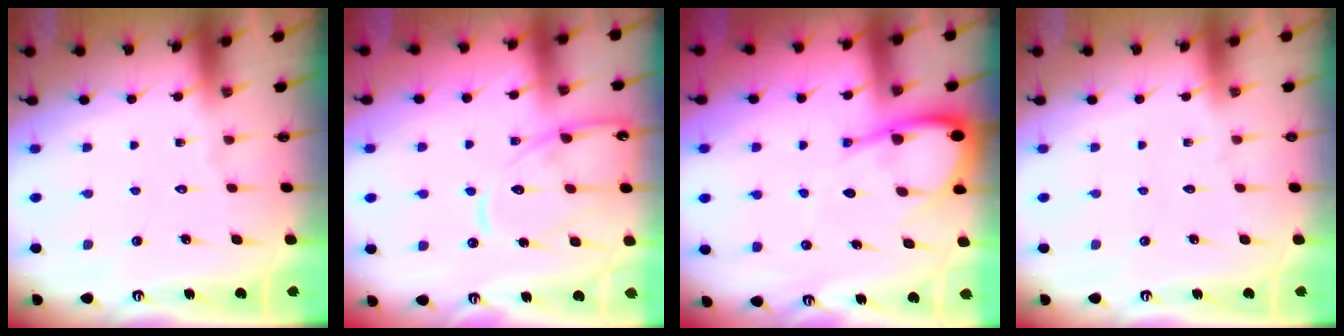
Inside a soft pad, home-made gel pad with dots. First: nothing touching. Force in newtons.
{"total": 14.0, "press": 14.0, "slide": 1.3}
{"total": 9.8, "press": 9.7, "slide": 1.1}
{"total": 0.0}